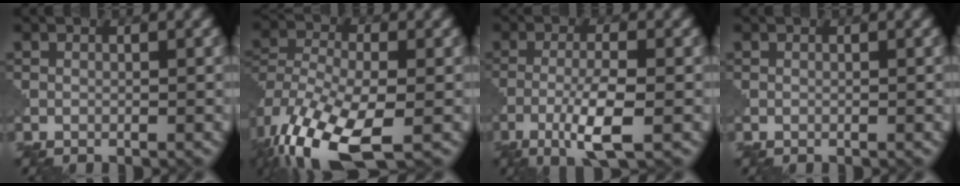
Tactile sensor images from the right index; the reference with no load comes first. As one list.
[{"total": 13.1, "force": [-7.0, 6.1, 9.2], "torque": [-0.217, -0.039, -0.123]}, {"total": 5.0, "force": [-2.1, 0.9, 4.4], "torque": [-0.084, 0.002, -0.043]}, {"total": 0.0}]